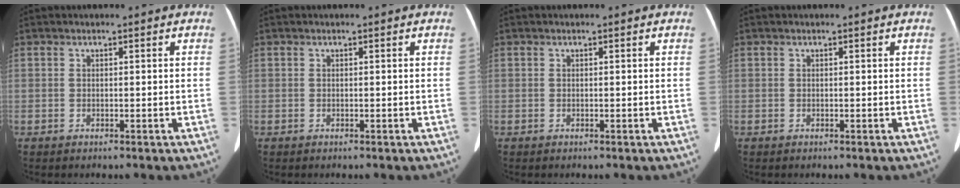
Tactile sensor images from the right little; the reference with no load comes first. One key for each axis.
{"total": 0.0}
{"total": 0.0}
{"total": 0.0}